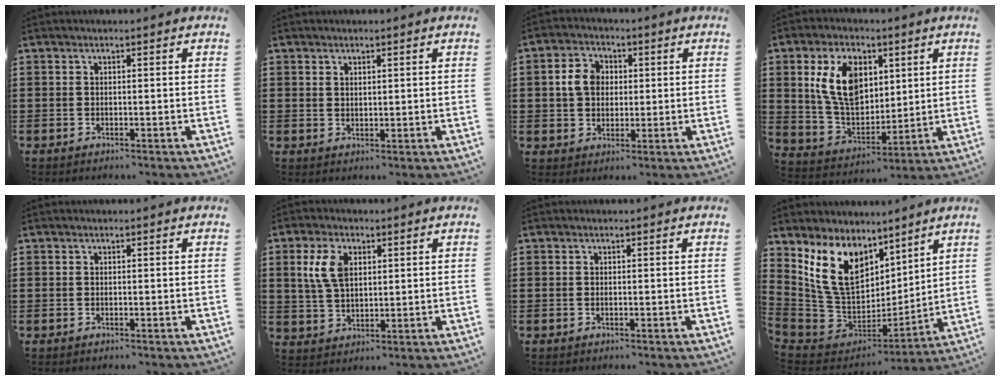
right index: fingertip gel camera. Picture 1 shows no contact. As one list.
[{"total": 1.1, "force": [0.9, 0.4, 0.3], "torque": [-0.006, 0.001, 0.018]}, {"total": 5.0, "force": [0.4, 4.1, 2.8], "torque": [-0.075, 0.011, 0.002]}, {"total": 11.0, "force": [3.3, 7.1, 7.7], "torque": [-0.181, 0.017, 0.062]}, {"total": 0.0}, {"total": 6.2, "force": [2.0, 3.5, 4.6], "torque": [-0.111, 0.008, 0.033]}, {"total": 0.0}, {"total": 13.2, "force": [6.3, 9.0, 7.3], "torque": [-0.195, -0.016, 0.126]}]